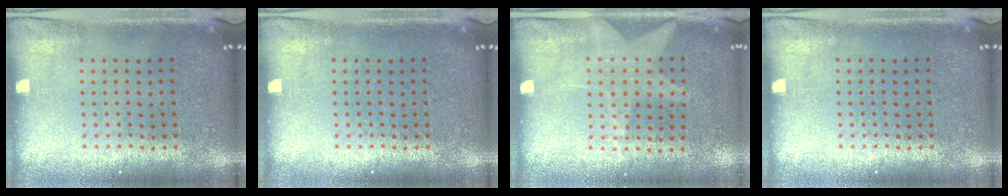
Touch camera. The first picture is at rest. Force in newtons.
{"total": 0.0}
{"total": 1.1, "press": 0.8, "slide": 0.8}
{"total": 0.0}